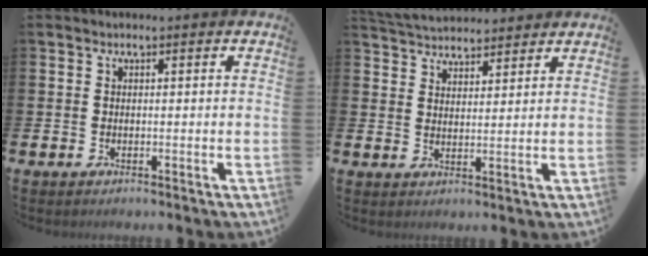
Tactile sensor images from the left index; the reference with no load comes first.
{"total": 4.4, "force": [4.3, 0.8, -0.1], "torque": [-0.018, -0.019, 0.079]}